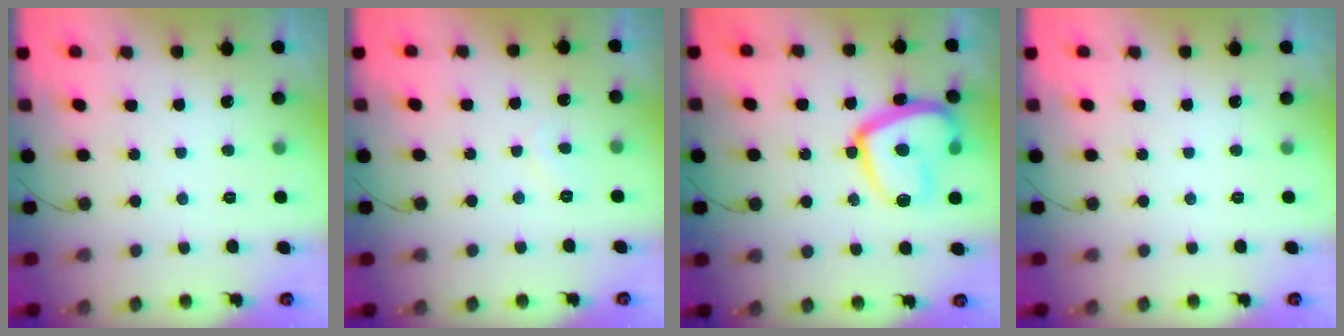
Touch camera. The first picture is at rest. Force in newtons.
{"total": 1.9, "press": 1.8, "slide": 0.5}
{"total": 19.4, "press": 19.3, "slide": 1.7}
{"total": 0.0}